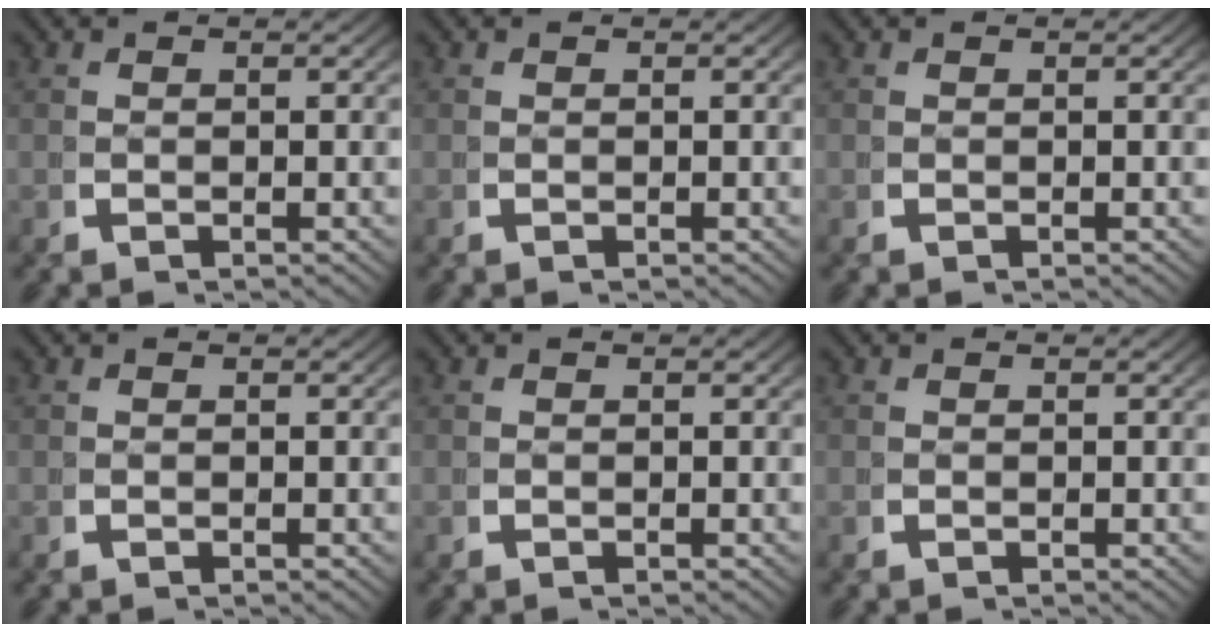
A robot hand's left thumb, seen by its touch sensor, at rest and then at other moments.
{"total": 0.0}
{"total": 0.0}
{"total": 0.0}
{"total": 0.0}
{"total": 0.0}